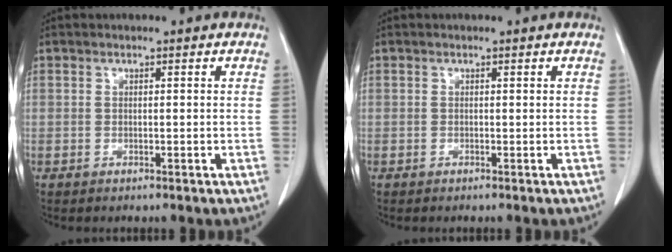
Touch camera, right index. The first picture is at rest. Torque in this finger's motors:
{"motor_torque": [0.01, -0.03, -0.01, 0.00]}